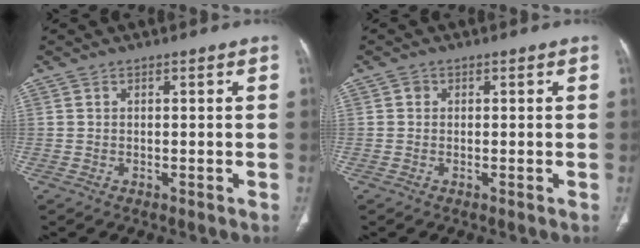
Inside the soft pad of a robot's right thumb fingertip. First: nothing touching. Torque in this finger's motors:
{"motor_torque": [0.08, -0.19, 0.08, 0.55, -0.02]}